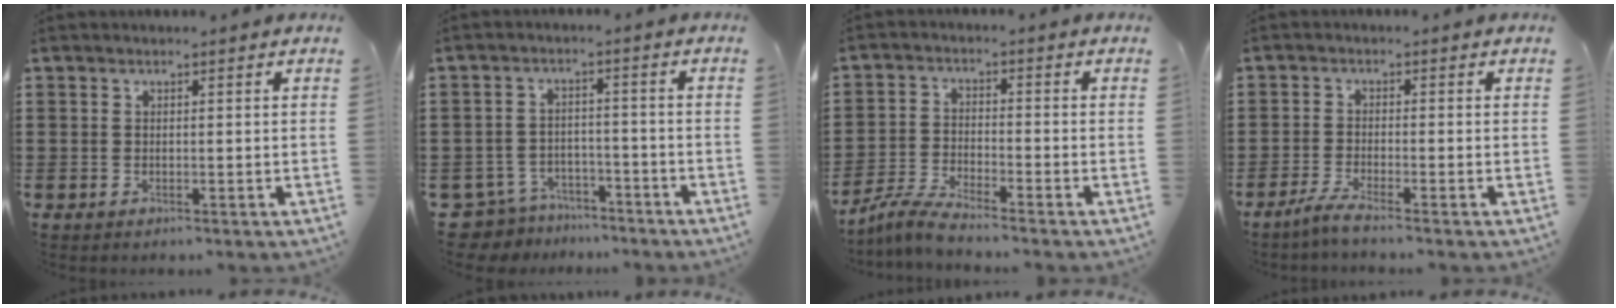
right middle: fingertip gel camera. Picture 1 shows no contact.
{"total": 5.1, "force": [-5.0, 1.2, 0.4], "torque": [-0.042, -0.001, -0.110]}
{"total": 4.8, "force": [-4.5, -0.1, 1.7], "torque": [-0.050, -0.011, -0.091]}
{"total": 2.7, "force": [-2.2, -0.4, 1.5], "torque": [-0.041, -0.008, -0.044]}